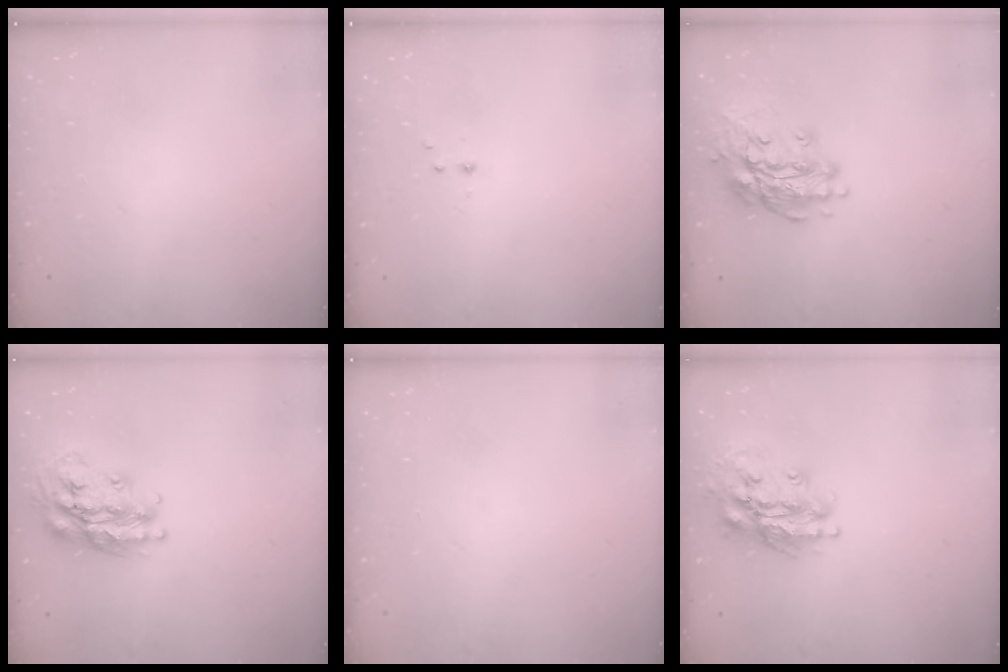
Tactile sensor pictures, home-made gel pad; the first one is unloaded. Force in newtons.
{"total": 2.2, "press": 1.9, "slide": 1.0}
{"total": 16.9, "press": 16.6, "slide": 3.1}
{"total": 19.2, "press": 19.1, "slide": 1.6}
{"total": 0.0}
{"total": 17.4, "press": 17.3, "slide": 2.4}